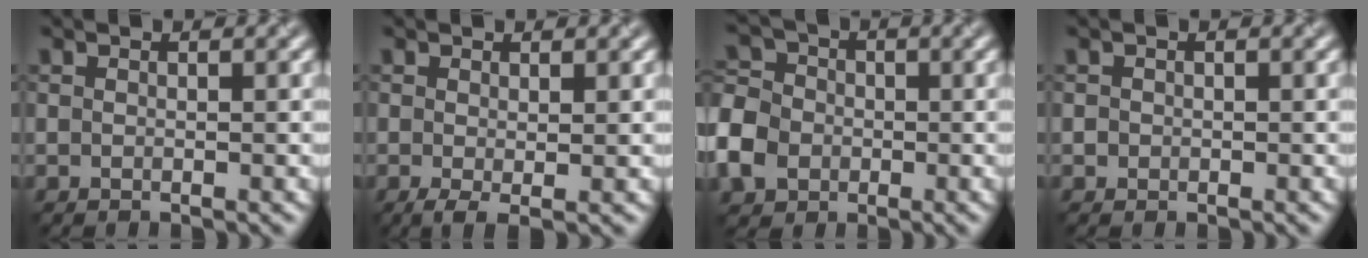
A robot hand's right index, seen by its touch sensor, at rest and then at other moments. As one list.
[{"total": 1.5, "force": [-0.2, 0.4, 1.5], "torque": [-0.028, -0.009, -0.004]}, {"total": 6.4, "force": [-2.3, 5.2, 3.0], "torque": [-0.080, -0.003, -0.057]}, {"total": 0.6, "force": [-0.1, 0.6, 0.1], "torque": [0.004, -0.004, -0.003]}]